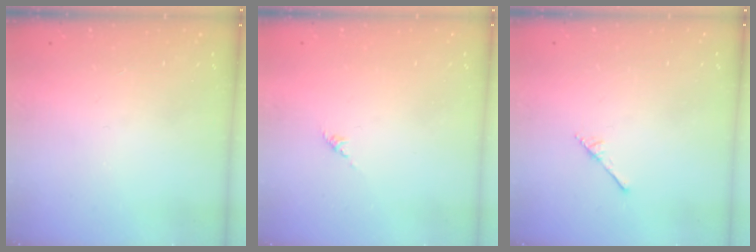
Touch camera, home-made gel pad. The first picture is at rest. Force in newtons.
{"total": 0.6, "press": 0.4, "slide": 0.4}
{"total": 1.7, "press": 1.7, "slide": 0.1}